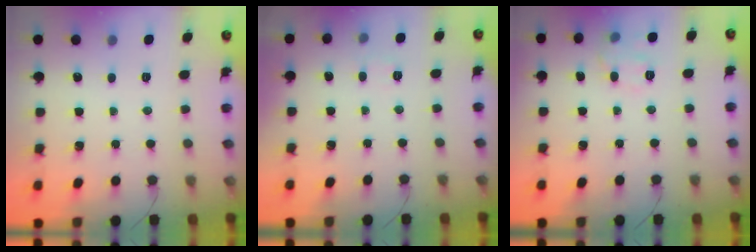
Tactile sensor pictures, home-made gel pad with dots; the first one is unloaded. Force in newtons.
{"total": 2.6, "press": 2.3, "slide": 1.2}
{"total": 8.4, "press": 8.3, "slide": 1.3}